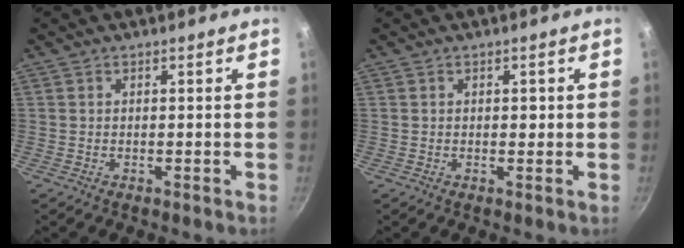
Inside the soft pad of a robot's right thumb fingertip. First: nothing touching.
{"total": 1.0, "force": [0.2, 0.6, 0.7], "torque": [-0.004, 0.002, 0.004]}